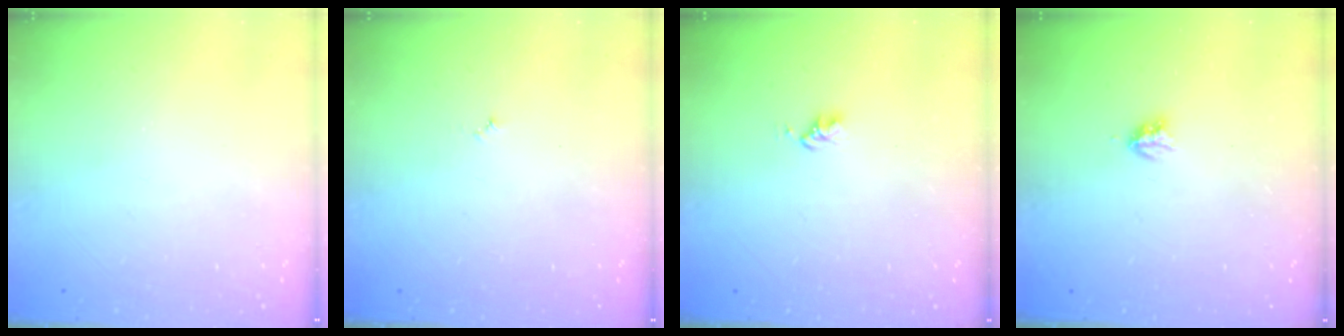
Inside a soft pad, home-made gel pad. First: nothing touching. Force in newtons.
{"total": 3.0, "press": 2.9, "slide": 0.3}
{"total": 2.6, "press": 2.6, "slide": 0.4}
{"total": 2.9, "press": 2.9, "slide": 0.5}